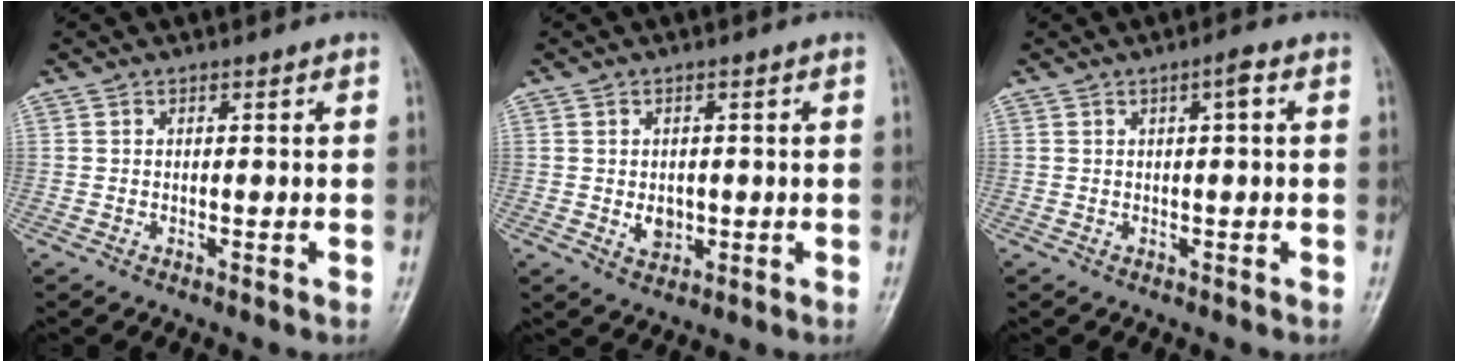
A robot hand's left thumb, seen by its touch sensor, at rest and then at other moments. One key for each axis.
{"total": 3.4, "fx": -0.3, "fy": 2.7, "fz": 2.2, "tx": -0.023, "ty": -0.002, "tz": 0.003}
{"total": 2.1, "fx": 0.6, "fy": 0.3, "fz": 2.0, "tx": -0.035, "ty": 0.004, "tz": 0.007}